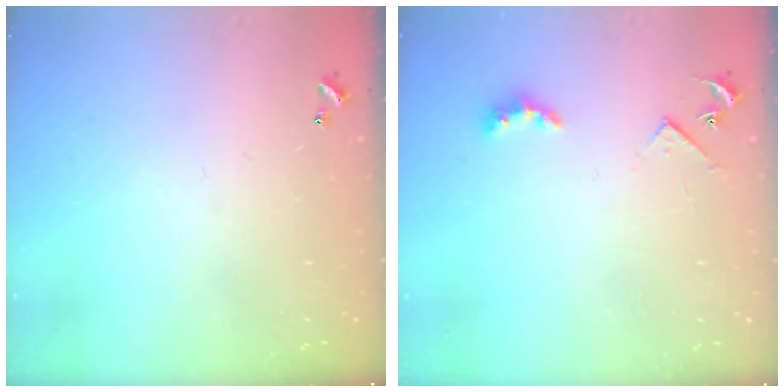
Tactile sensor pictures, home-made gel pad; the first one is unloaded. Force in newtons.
{"total": 3.6, "press": 3.6, "slide": 0.6}